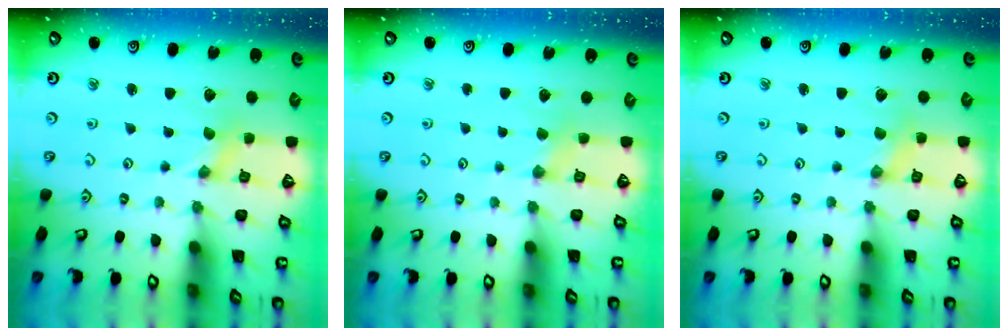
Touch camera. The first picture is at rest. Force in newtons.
{"total": 2.7, "press": 2.7, "slide": 0.4}
{"total": 1.6, "press": 1.6, "slide": 0.2}